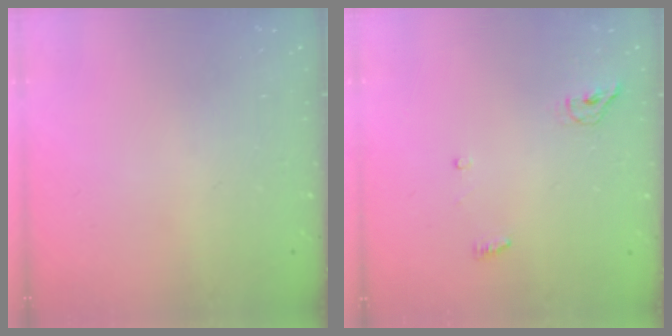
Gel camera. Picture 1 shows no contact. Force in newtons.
{"total": 4.4, "press": 4.3, "slide": 1.1}